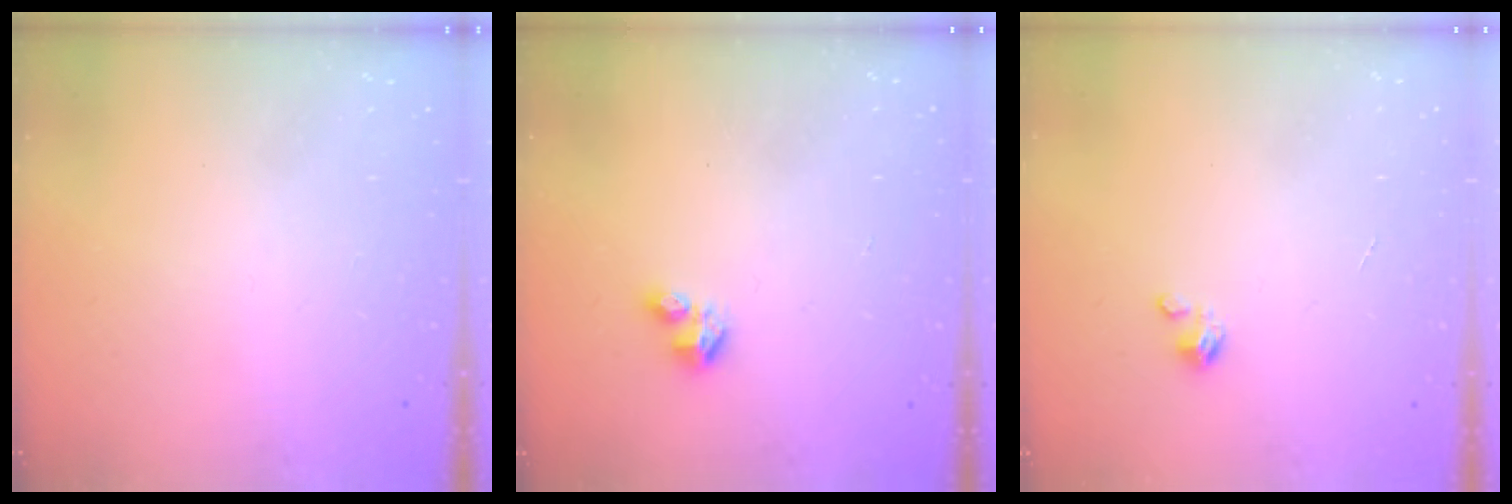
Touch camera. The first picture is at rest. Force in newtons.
{"total": 3.5, "press": 3.5, "slide": 0.4}
{"total": 1.4, "press": 1.4, "slide": 0.3}